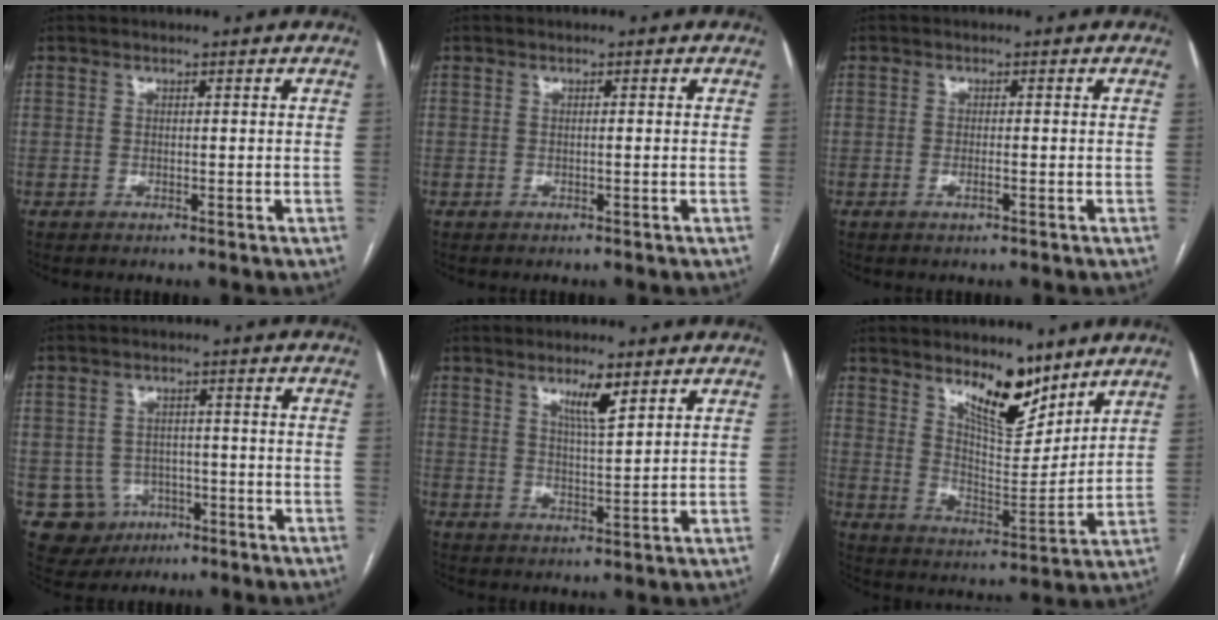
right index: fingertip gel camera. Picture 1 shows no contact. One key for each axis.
{"total": 0.5, "fx": -0.1, "fy": -0.1, "fz": 0.5, "tx": -0.008, "ty": 0.001, "tz": 0.000}
{"total": 1.0, "fx": -0.4, "fy": 0.1, "fz": 0.9, "tx": -0.020, "ty": -0.001, "tz": -0.005}
{"total": 7.2, "fx": -2.6, "fy": 6.6, "fz": 1.0, "tx": -0.021, "ty": 0.010, "tz": -0.027}
{"total": 4.6, "fx": 2.8, "fy": 0.4, "fz": 3.7, "tx": -0.064, "ty": -0.006, "tz": 0.049}
{"total": 10.3, "fx": 7.5, "fy": 3.3, "fz": 6.3, "tx": -0.107, "ty": -0.017, "tz": 0.136}